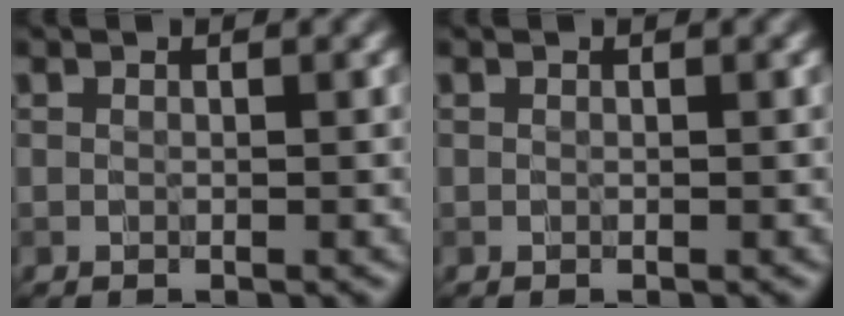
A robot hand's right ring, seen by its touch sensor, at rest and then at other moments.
{"total": 0.0}